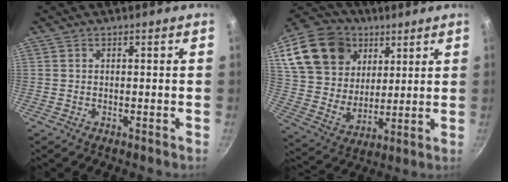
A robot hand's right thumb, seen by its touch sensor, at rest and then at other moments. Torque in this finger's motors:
{"motor_torque": [-0.60, 2.88, 0.63, -0.22, 0.14]}